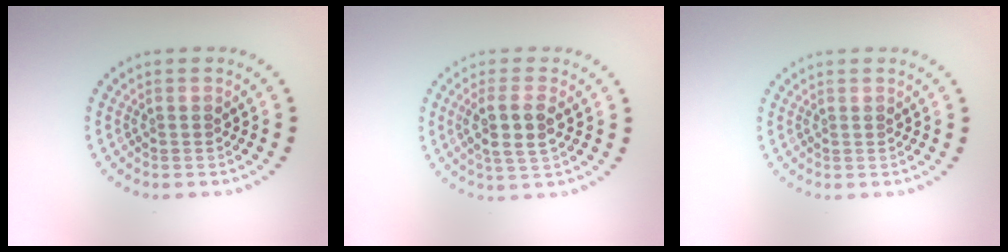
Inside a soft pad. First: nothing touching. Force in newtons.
{"total": 3.2, "press": 2.9, "slide": 1.2}
{"total": 0.0}